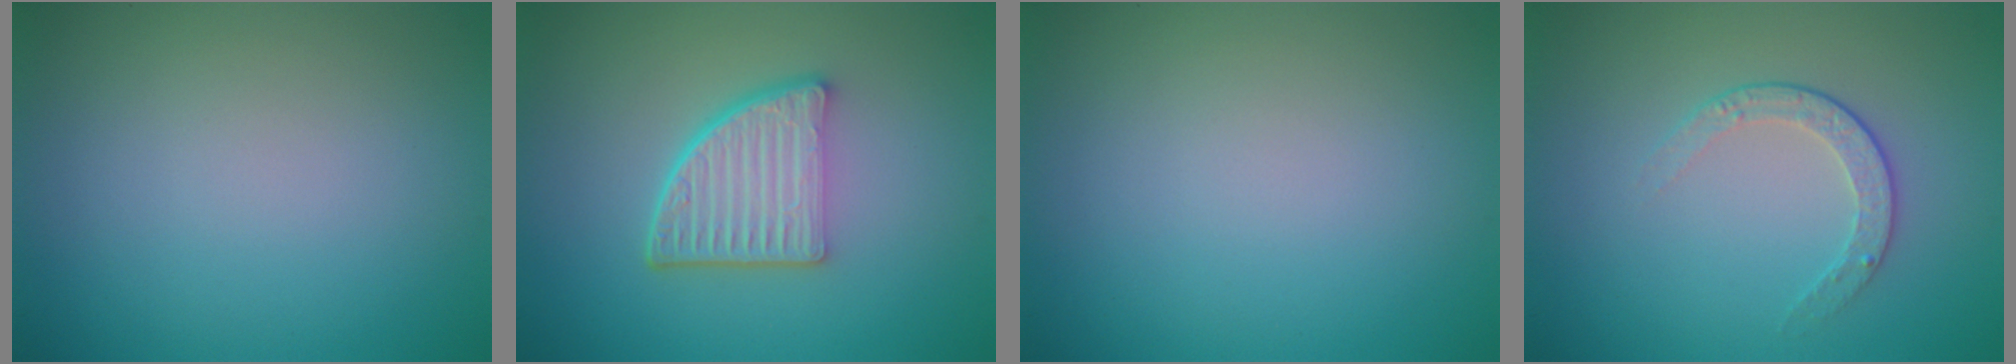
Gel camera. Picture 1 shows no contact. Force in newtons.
{"total": 5.3, "press": 3.9, "slide": 3.7}
{"total": 0.0}
{"total": 2.1, "press": 1.4, "slide": 1.5}